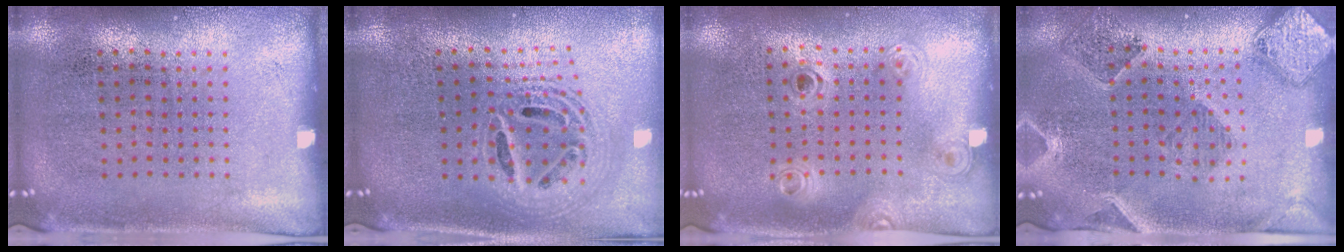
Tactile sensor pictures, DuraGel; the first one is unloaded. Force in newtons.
{"total": 2.2, "press": 1.7, "slide": 1.4}
{"total": 1.2, "press": 1.0, "slide": 0.7}
{"total": 1.5, "press": 1.4, "slide": 0.4}